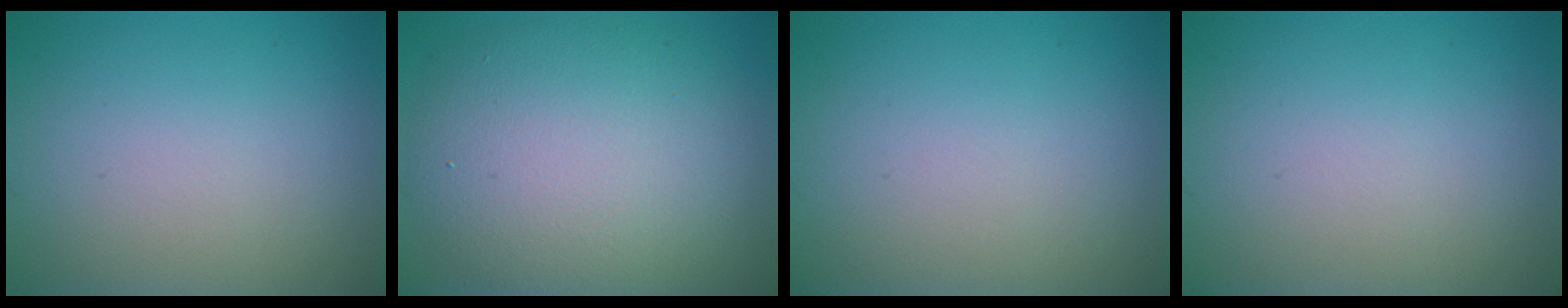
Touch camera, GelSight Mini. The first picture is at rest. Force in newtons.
{"total": 10.2, "press": 10.1, "slide": 0.8}
{"total": 0.0}
{"total": 0.0}